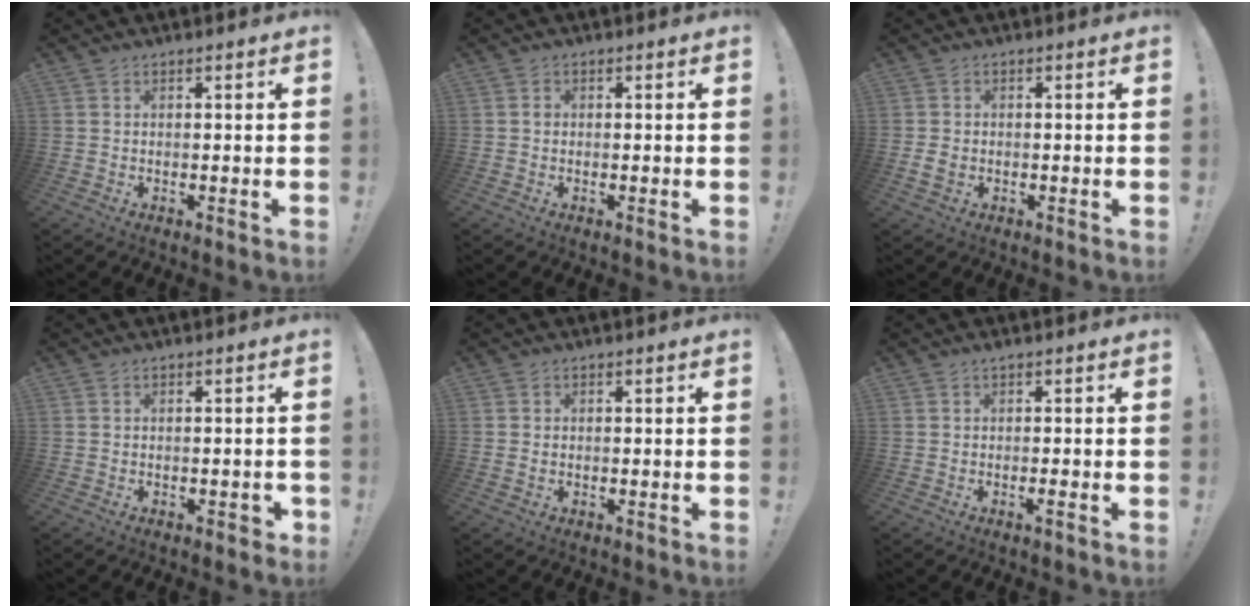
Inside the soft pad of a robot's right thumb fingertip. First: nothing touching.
{"total": 0.8, "force": [0.0, 0.7, 0.3], "torque": [-0.005, 0.003, -0.001]}
{"total": 2.8, "force": [-0.4, 2.1, 1.8], "torque": [-0.028, 0.000, -0.009]}
{"total": 2.1, "force": [-1.0, 1.1, 1.4], "torque": [-0.022, 0.008, -0.015]}
{"total": 0.9, "force": [0.2, 0.8, 0.4], "torque": [0.000, 0.000, 0.002]}
{"total": 2.2, "force": [-0.5, -0.2, 2.2], "torque": [-0.035, -0.004, -0.009]}